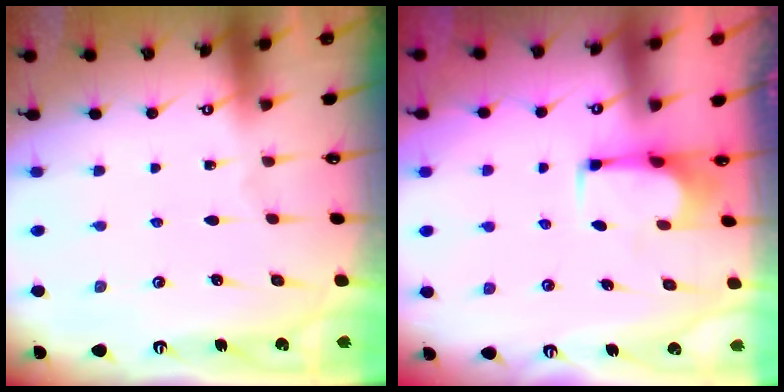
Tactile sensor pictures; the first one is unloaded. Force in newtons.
{"total": 6.2, "press": 6.1, "slide": 1.2}